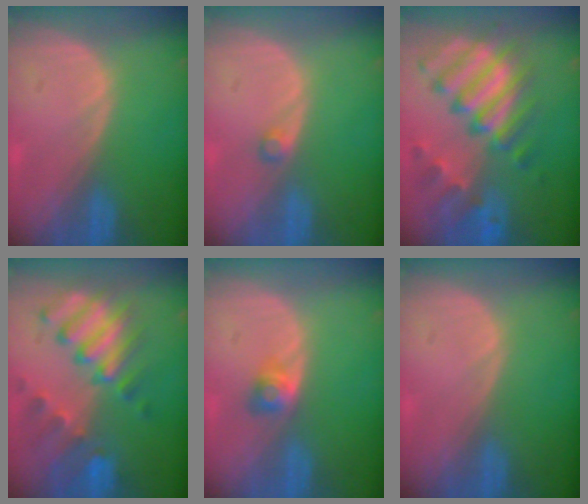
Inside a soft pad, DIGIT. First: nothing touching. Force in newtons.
{"total": 1.2, "press": 1.2, "slide": 0.2}
{"total": 11.4, "press": 9.8, "slide": 5.9}
{"total": 10.1, "press": 8.8, "slide": 4.8}
{"total": 2.7, "press": 2.4, "slide": 1.1}
{"total": 0.0}